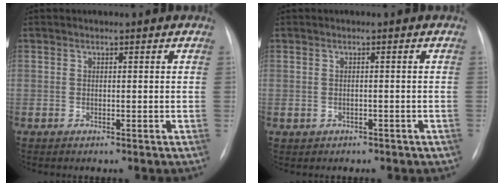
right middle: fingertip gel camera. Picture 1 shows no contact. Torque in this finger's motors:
{"motor_torque": [-0.24, -0.09, -0.03, 0.00]}